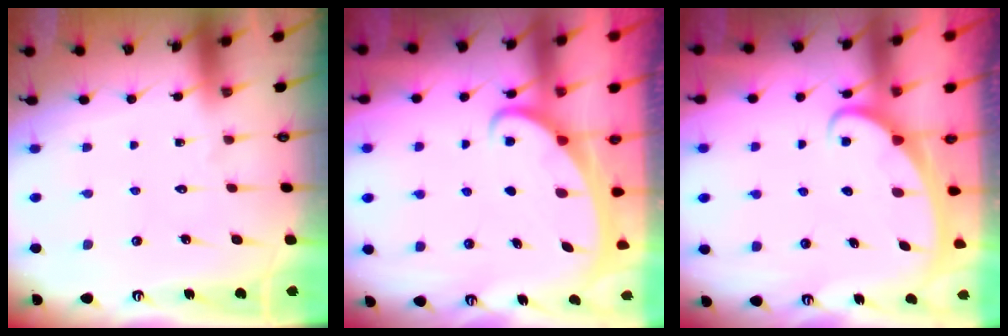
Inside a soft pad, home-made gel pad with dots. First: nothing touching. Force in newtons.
{"total": 2.1, "press": 2.1, "slide": 0.3}
{"total": 2.5, "press": 2.5, "slide": 0.3}